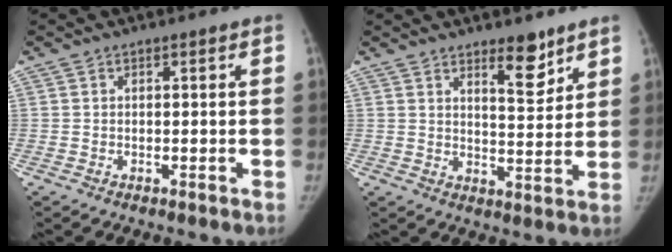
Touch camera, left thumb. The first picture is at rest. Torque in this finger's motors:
{"motor_torque": [0.23, -0.22, 0.60, -0.67, 0.20]}